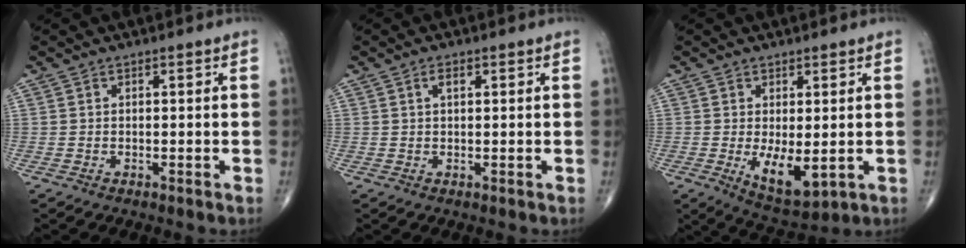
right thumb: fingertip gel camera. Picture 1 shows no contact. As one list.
[{"total": 1.9, "force": [0.8, 0.9, 1.5], "torque": [-0.025, 0.001, 0.014]}, {"total": 7.7, "force": [-1.0, 3.4, 6.8], "torque": [-0.096, -0.022, -0.003]}]